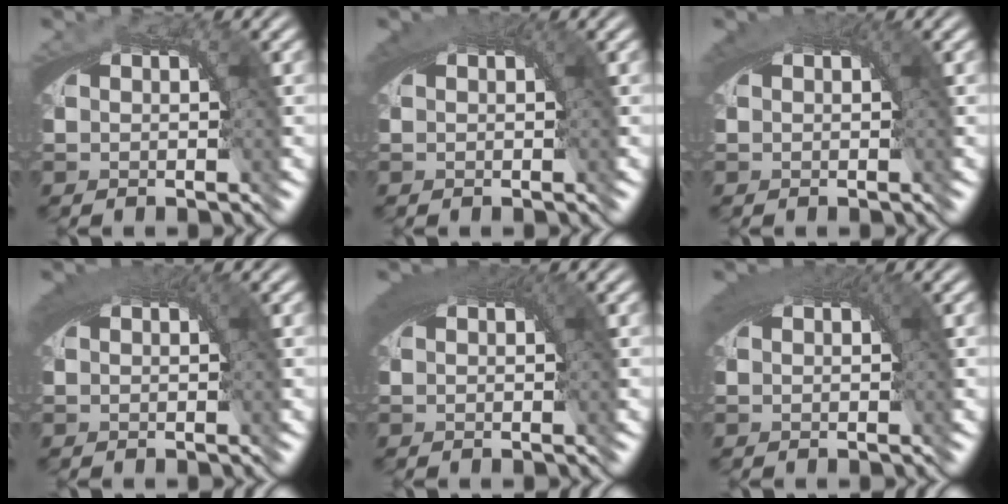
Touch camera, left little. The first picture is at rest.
{"total": 1.7, "force": [0.5, 1.1, 1.3], "torque": [-0.021, -0.003, 0.008]}
{"total": 1.6, "force": [0.5, 1.0, 1.1], "torque": [-0.018, -0.005, 0.008]}
{"total": 2.2, "force": [0.6, 1.3, 1.7], "torque": [-0.029, -0.005, 0.010]}
{"total": 3.3, "force": [0.9, 1.8, 2.7], "torque": [-0.044, -0.006, 0.015]}
{"total": 2.5, "force": [0.7, 1.3, 1.9], "torque": [-0.032, -0.007, 0.013]}